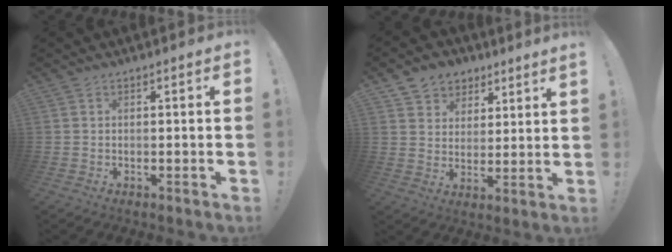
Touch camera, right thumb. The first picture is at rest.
{"total": 6.4, "force": [4.7, 4.4, 0.4], "torque": [-0.013, -0.043, 0.090]}